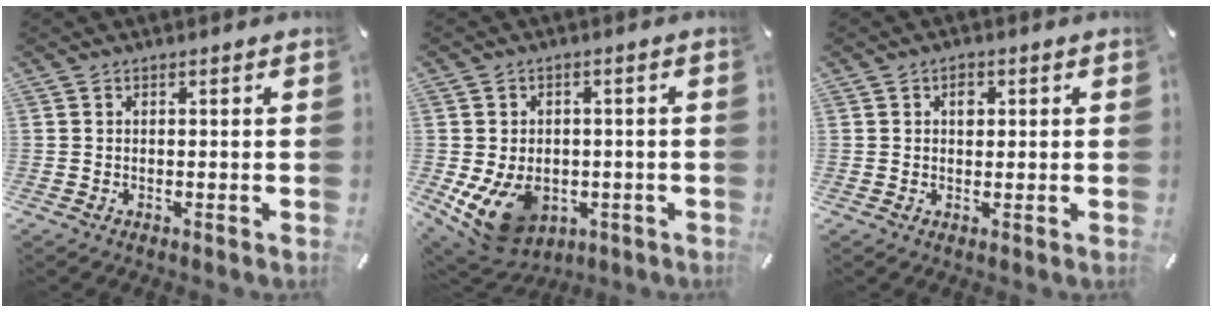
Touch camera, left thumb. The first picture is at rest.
{"total": 11.9, "force": [-3.8, 9.0, 6.7], "torque": [-0.131, 0.010, -0.065]}
{"total": 2.2, "force": [0.5, 1.7, 1.3], "torque": [-0.005, -0.002, 0.003]}